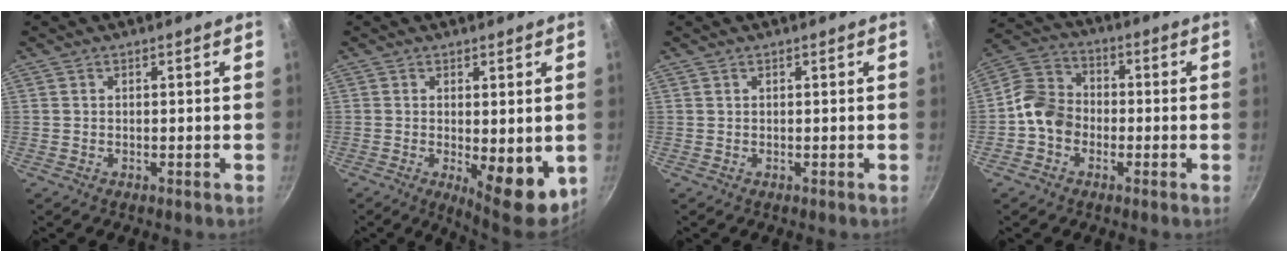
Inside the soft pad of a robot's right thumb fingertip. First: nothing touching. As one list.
[{"total": 10.6, "force": [-1.8, 3.7, 9.8], "torque": [-0.112, -0.009, -0.010]}, {"total": 0.0}, {"total": 8.7, "force": [-2.2, 7.2, 4.5], "torque": [-0.059, 0.030, -0.064]}]